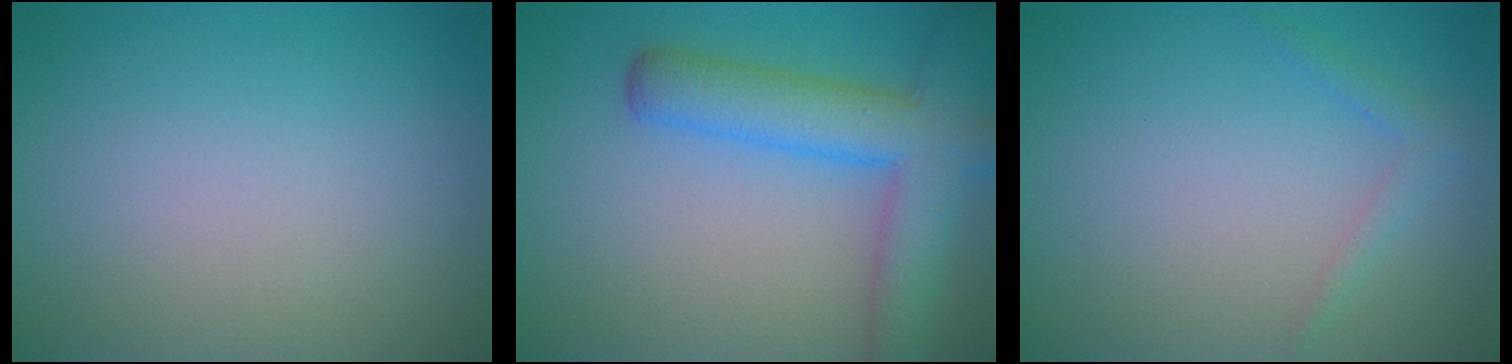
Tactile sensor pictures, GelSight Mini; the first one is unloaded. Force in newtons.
{"total": 6.6, "press": 6.6, "slide": 0.4}
{"total": 1.2, "press": 1.2, "slide": 0.1}